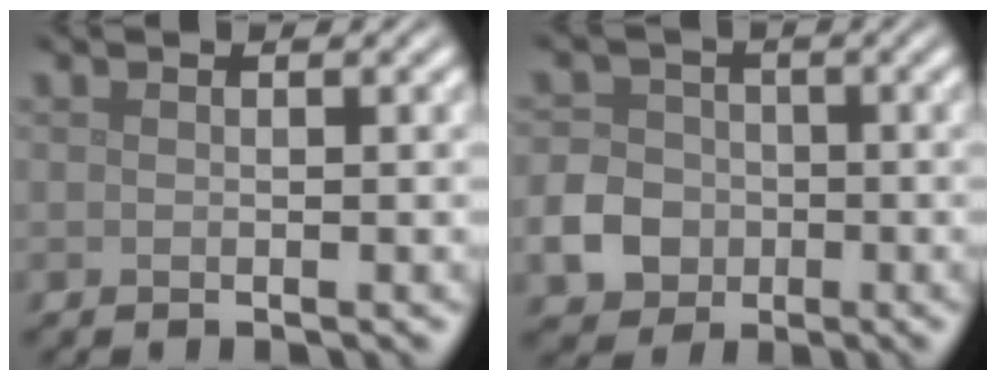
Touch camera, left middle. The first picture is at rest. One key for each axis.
{"total": 4.4, "fx": -1.4, "fy": 3.8, "fz": 1.7, "tx": -0.038, "ty": 0.002, "tz": -0.037}